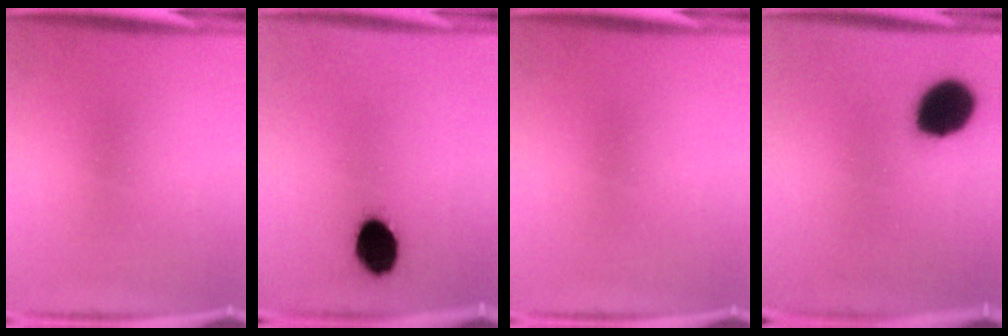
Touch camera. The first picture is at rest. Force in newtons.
{"total": 9.6}
{"total": 0.0}
{"total": 14.5}